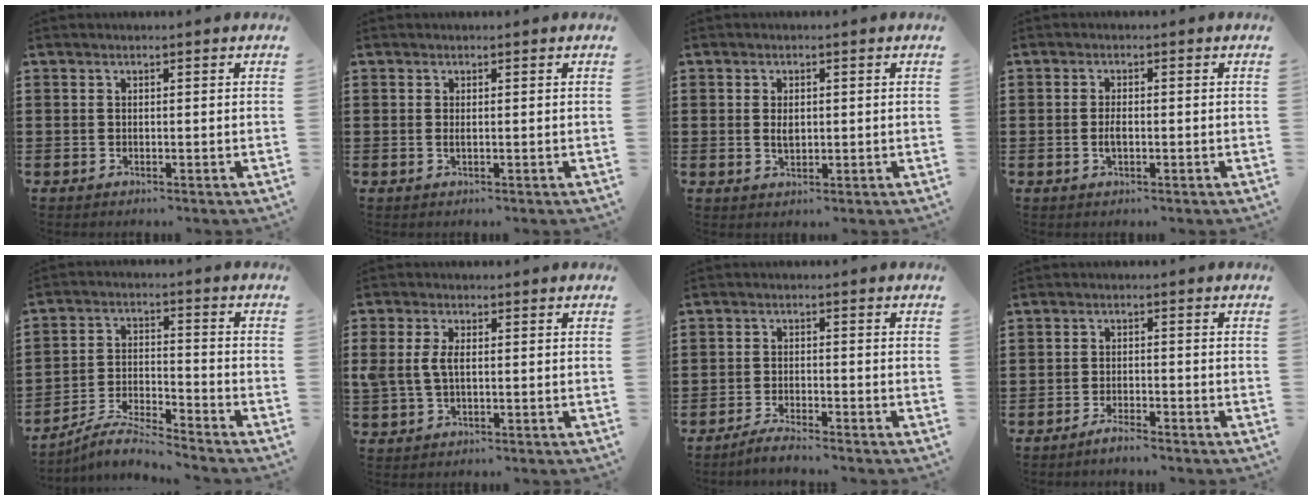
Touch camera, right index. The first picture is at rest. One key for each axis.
{"total": 0.6, "fx": 0.0, "fy": 0.1, "fz": 0.6, "tx": -0.012, "ty": -0.001, "tz": -0.001}
{"total": 2.1, "fx": 0.0, "fy": 1.2, "fz": 1.7, "tx": -0.036, "ty": 0.003, "tz": 0.000}
{"total": 1.5, "fx": -0.3, "fy": 0.6, "fz": 1.3, "tx": -0.024, "ty": 0.002, "tz": -0.006}
{"total": 5.7, "fx": -5.5, "fy": 0.2, "fz": 1.7, "tx": -0.048, "ty": -0.006, "tz": -0.110}
{"total": 4.0, "fx": 0.2, "fy": 2.0, "fz": 3.4, "tx": -0.099, "ty": -0.005, "tz": -0.007}
{"total": 2.4, "fx": -2.3, "fy": -0.1, "fz": 0.5, "tx": -0.011, "ty": 0.003, "tz": -0.047}
{"total": 2.0, "fx": -1.9, "fy": 0.1, "fz": 0.6, "tx": -0.013, "ty": 0.002, "tz": -0.035}